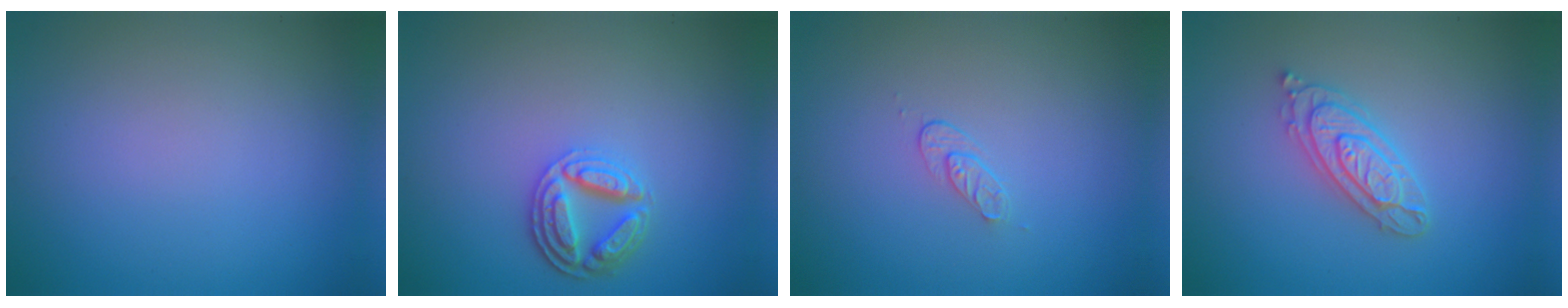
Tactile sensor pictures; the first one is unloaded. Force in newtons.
{"total": 3.8, "press": 3.2, "slide": 2.0}
{"total": 1.2, "press": 0.6, "slide": 1.0}
{"total": 3.7, "press": 3.7, "slide": 0.6}